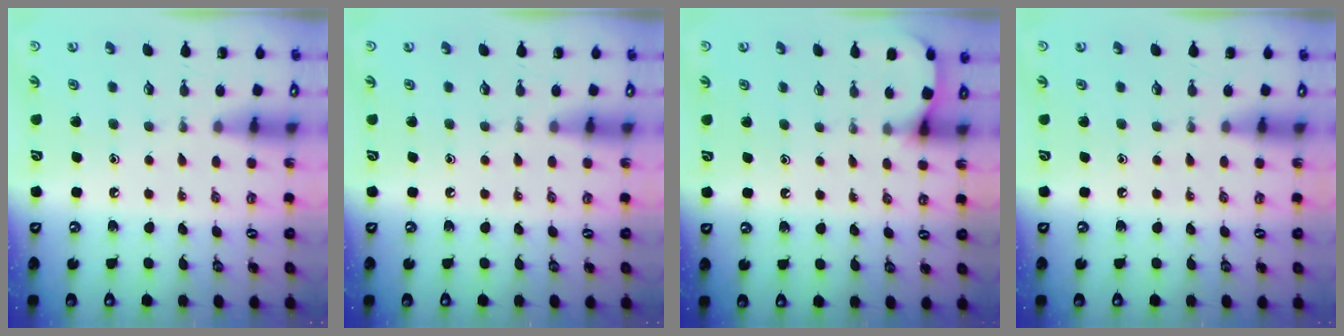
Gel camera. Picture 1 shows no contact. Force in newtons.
{"total": 0.0}
{"total": 3.3, "press": 3.3, "slide": 0.3}
{"total": 0.0}